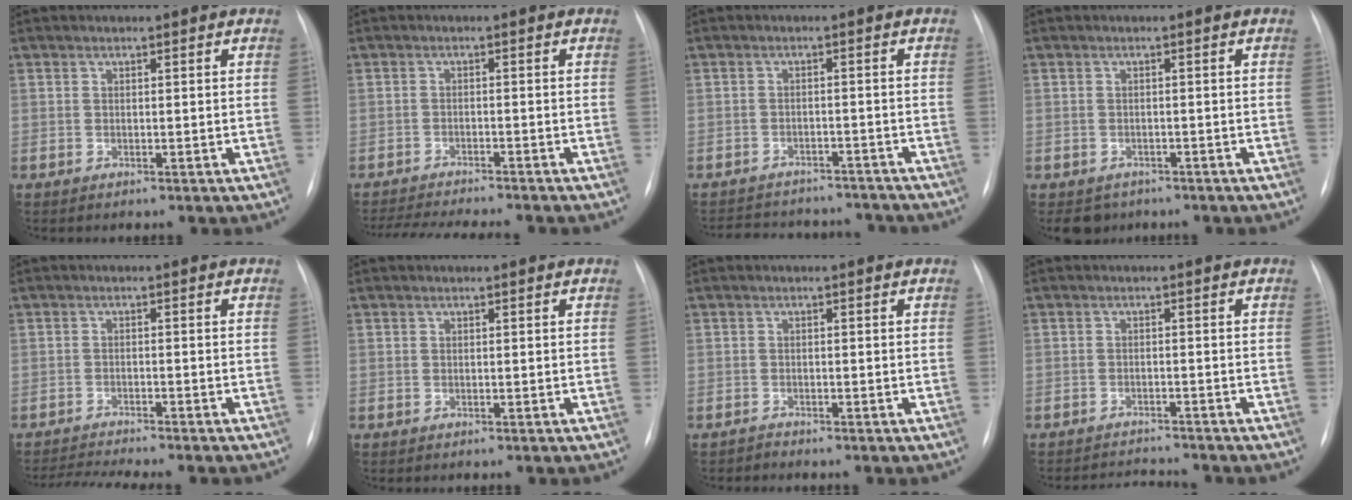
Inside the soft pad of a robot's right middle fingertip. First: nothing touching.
{"total": 12.1, "force": [-10.9, 1.0, 5.1], "torque": [-0.072, -0.012, -0.153]}
{"total": 13.8, "force": [-12.6, 4.3, 3.4], "torque": [-0.065, 0.015, -0.157]}
{"total": 3.3, "force": [-2.4, 2.2, 0.3], "torque": [-0.003, 0.002, -0.034]}
{"total": 7.3, "force": [-6.7, -0.9, 2.8], "torque": [-0.037, -0.012, -0.106]}
{"total": 0.0}
{"total": 0.7, "force": [-0.7, -0.1, -0.2], "torque": [-0.003, -0.007, -0.012]}
{"total": 4.7, "force": [-4.7, -0.2, 0.2], "torque": [-0.005, -0.006, -0.072]}